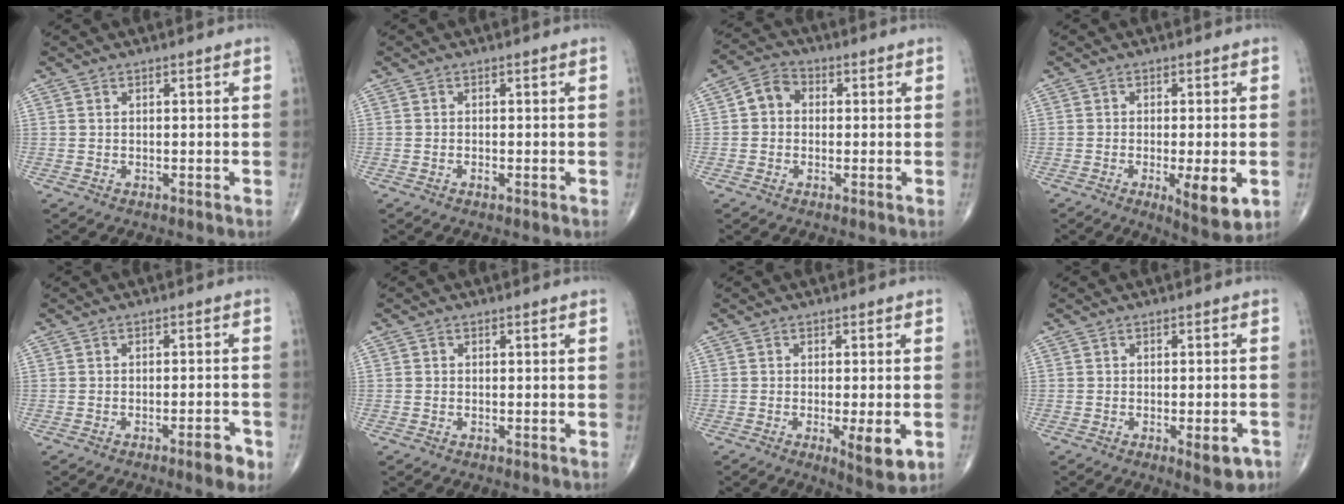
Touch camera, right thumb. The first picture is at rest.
{"total": 0.6, "force": [-0.3, 0.2, 0.5], "torque": [-0.012, -0.001, -0.005]}
{"total": 5.1, "force": [0.2, 4.3, 2.7], "torque": [-0.033, 0.017, -0.008]}
{"total": 7.8, "force": [-2.2, 2.0, 7.3], "torque": [-0.106, -0.019, -0.031]}
{"total": 4.3, "force": [-2.4, 1.0, 3.5], "torque": [-0.043, 0.010, -0.033]}
{"total": 0.5, "force": [-0.1, 0.5, 0.2], "torque": [-0.002, 0.002, -0.006]}
{"total": 6.6, "force": [-1.9, 1.6, 6.1], "torque": [-0.090, -0.016, -0.026]}
{"total": 4.9, "force": [-2.2, 1.7, 4.1], "torque": [-0.041, 0.004, -0.022]}